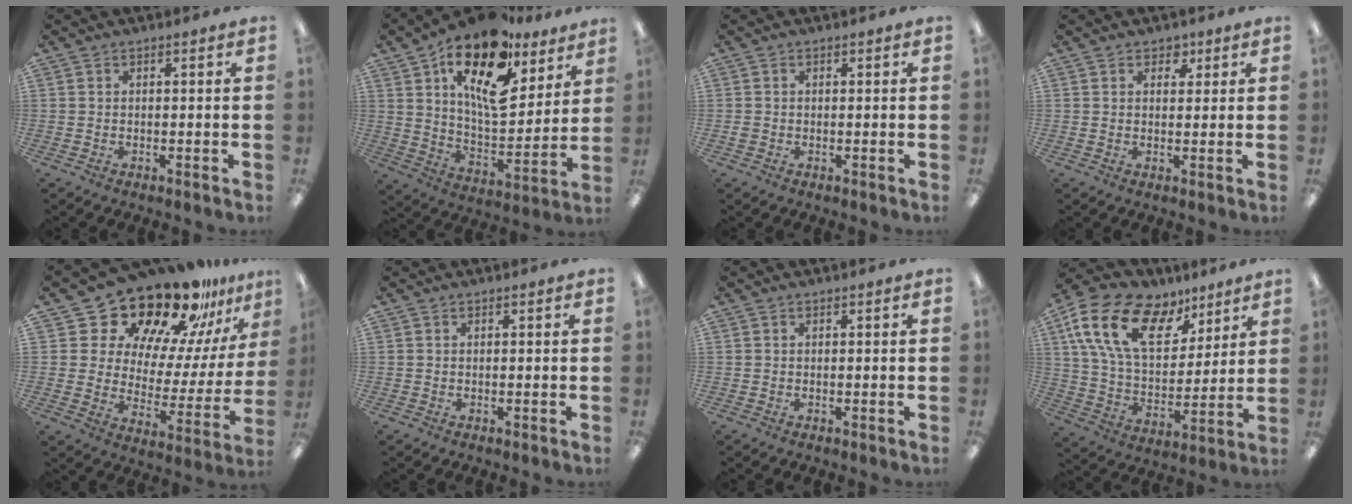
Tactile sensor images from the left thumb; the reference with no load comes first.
{"total": 20.7, "force": [12.9, 9.7, 13.0], "torque": [-0.207, -0.077, 0.223]}
{"total": 1.1, "force": [-0.1, 1.1, 0.2], "torque": [-0.003, 0.004, -0.004]}
{"total": 2.9, "force": [1.7, 2.2, 0.9], "torque": [0.002, -0.005, 0.027]}
{"total": 22.2, "force": [19.0, 8.8, 7.5], "torque": [-0.125, -0.155, 0.333]}
{"total": 0.0}
{"total": 0.0}
{"total": 21.0, "force": [11.1, 11.8, 13.4], "torque": [-0.264, -0.041, 0.200]}